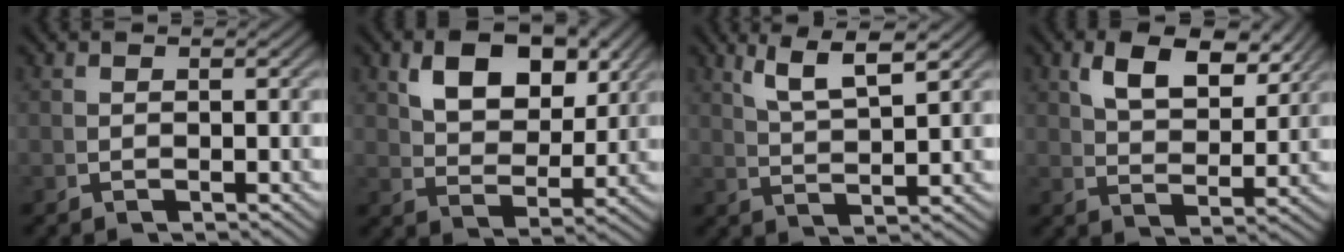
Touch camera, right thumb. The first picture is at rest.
{"total": 6.2, "force": [2.9, 3.3, 4.4], "torque": [-0.068, -0.007, 0.057]}
{"total": 5.3, "force": [3.8, 1.0, 3.5], "torque": [-0.056, 0.010, 0.074]}
{"total": 5.9, "force": [3.8, 2.2, 3.9], "torque": [-0.064, 0.002, 0.073]}